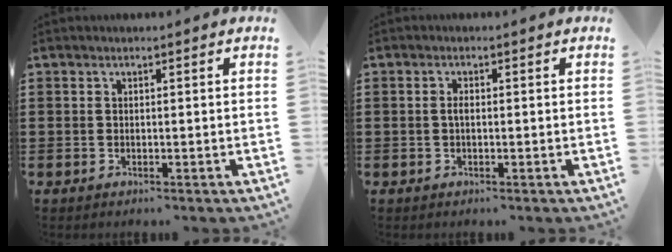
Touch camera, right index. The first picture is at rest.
{"total": 1.2, "force": [-0.1, 0.4, 1.1], "torque": [-0.022, -0.001, -0.003]}